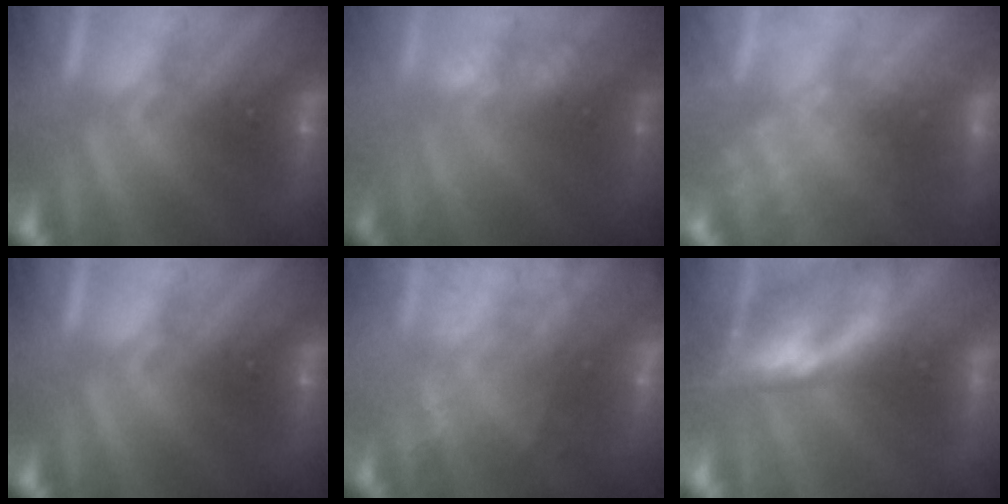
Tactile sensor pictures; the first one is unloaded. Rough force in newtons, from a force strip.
{"total": 2.9}
{"total": 2.4}
{"total": 0.0}
{"total": 8.0}
{"total": 2.3}